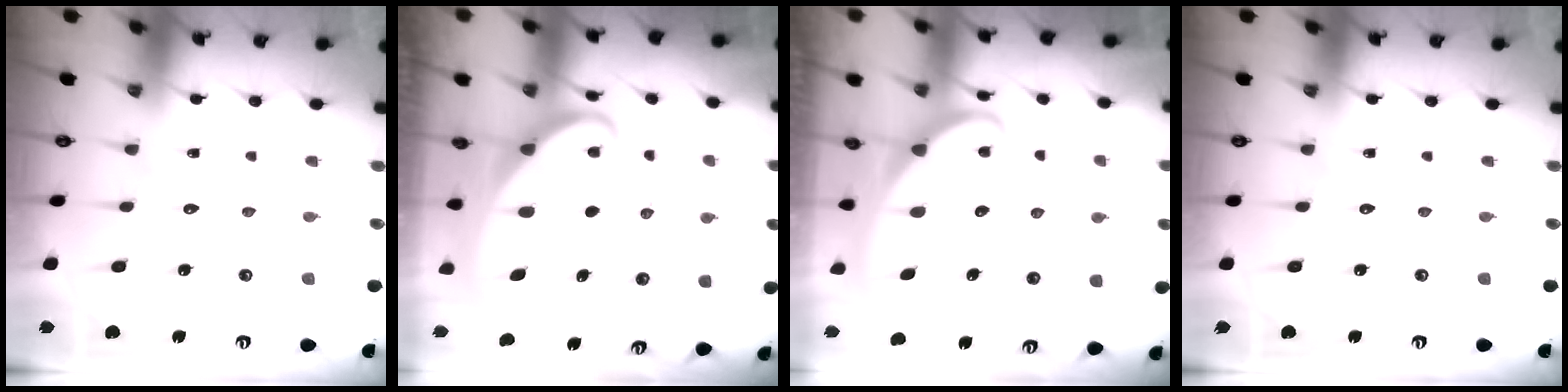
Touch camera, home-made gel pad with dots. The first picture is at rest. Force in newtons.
{"total": 2.1, "press": 2.1, "slide": 0.4}
{"total": 2.5, "press": 2.4, "slide": 0.4}
{"total": 0.0}